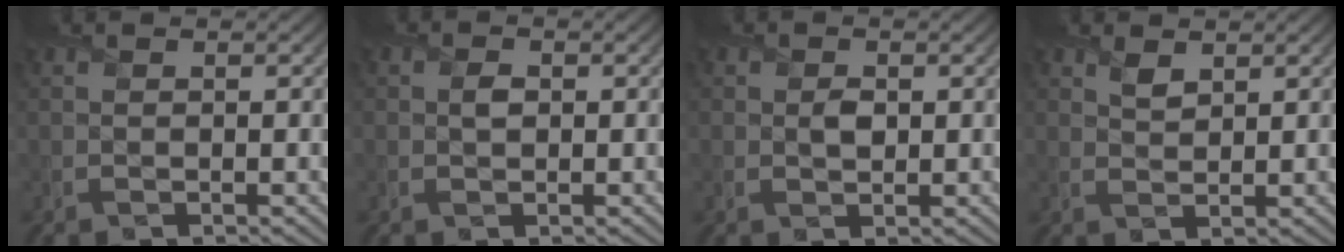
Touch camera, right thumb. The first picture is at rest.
{"total": 1.4, "force": [0.1, 1.1, 0.9], "torque": [-0.017, -0.003, -0.002]}
{"total": 1.8, "force": [0.2, 1.3, 1.2], "torque": [-0.024, -0.006, 0.001]}
{"total": 2.0, "force": [1.3, 1.1, 1.1], "torque": [-0.025, -0.005, 0.028]}